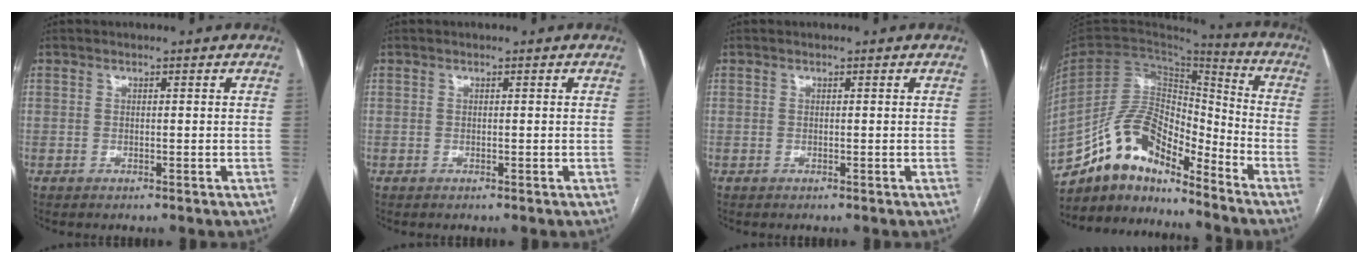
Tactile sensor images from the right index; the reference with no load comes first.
{"total": 0.0}
{"total": 0.0}
{"total": 14.5, "force": [-12.0, 4.7, 6.6], "torque": [-0.123, 0.041, -0.222]}